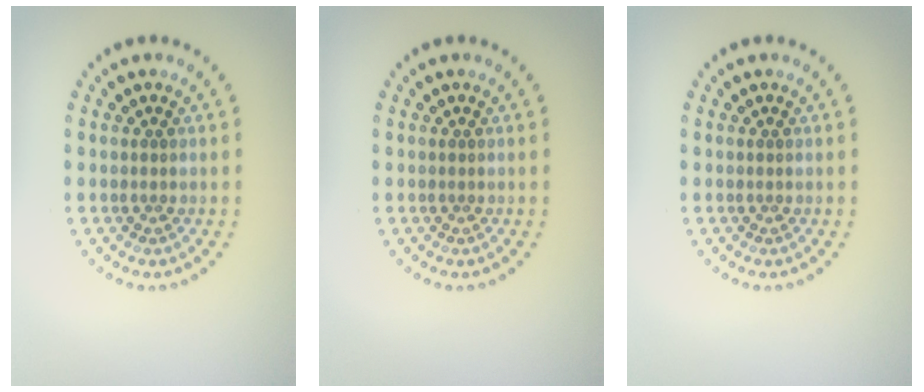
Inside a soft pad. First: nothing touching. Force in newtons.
{"total": 0.0}
{"total": 0.0}